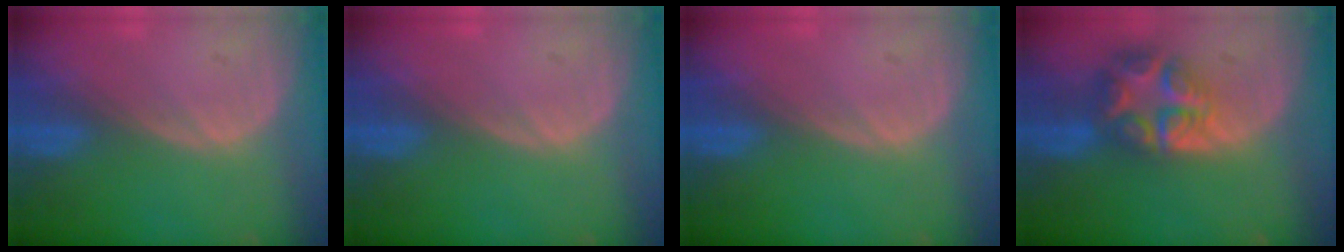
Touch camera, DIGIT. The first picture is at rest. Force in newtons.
{"total": 0.0}
{"total": 0.0}
{"total": 8.1, "press": 7.0, "slide": 4.0}